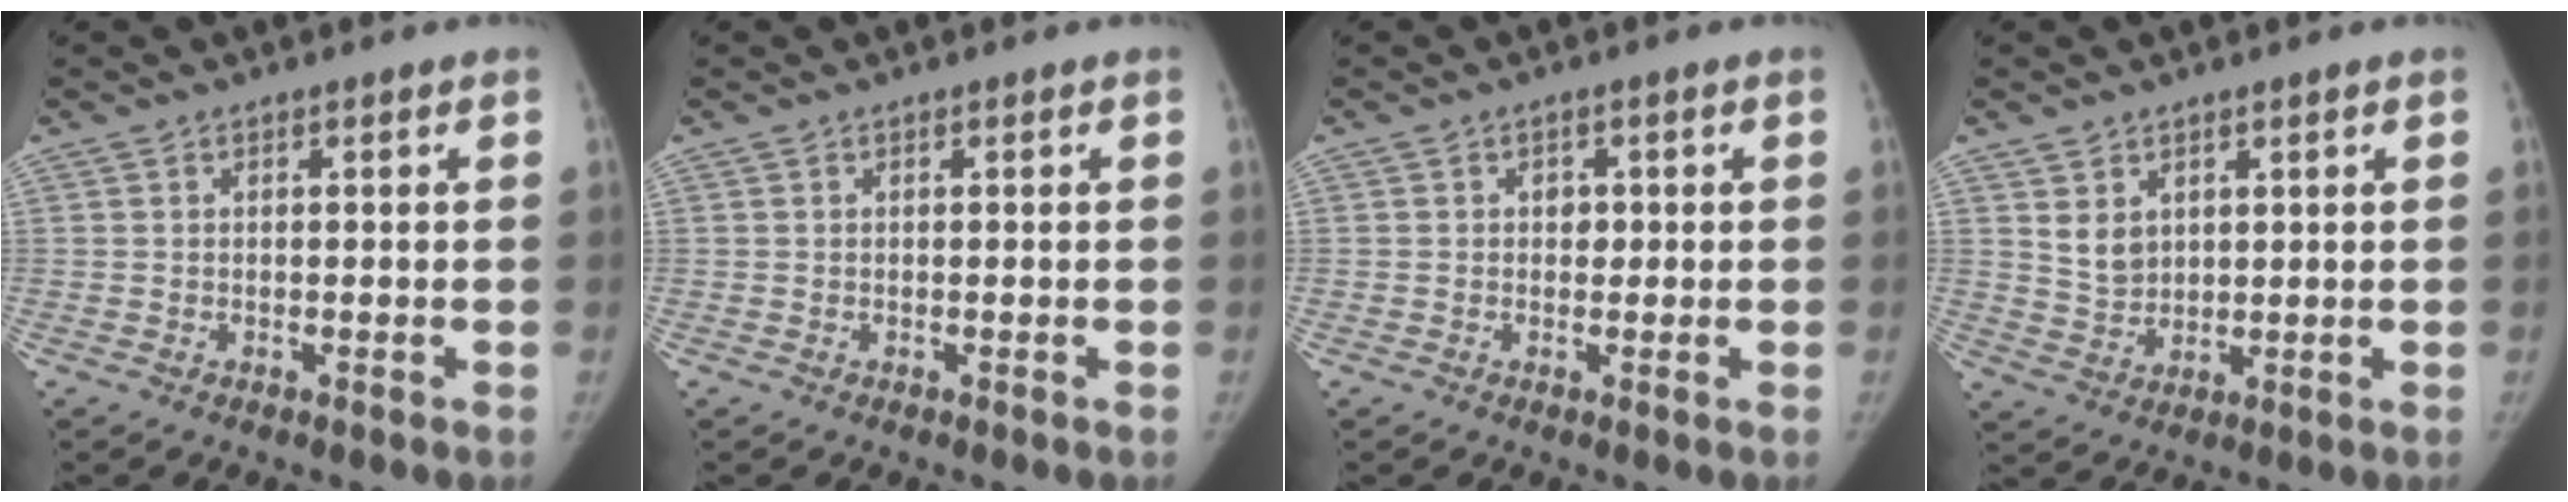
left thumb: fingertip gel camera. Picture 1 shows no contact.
{"total": 0.0}
{"total": 1.7, "force": [0.2, 1.4, 0.9], "torque": [0.001, 0.002, 0.000]}
{"total": 4.6, "force": [2.3, 3.4, 2.1], "torque": [-0.019, -0.024, 0.054]}